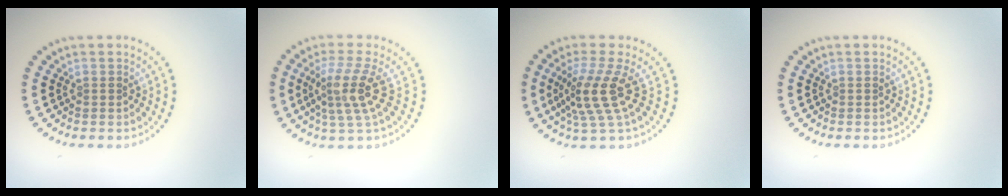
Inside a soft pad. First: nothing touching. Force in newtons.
{"total": 4.0, "press": 2.9, "slide": 2.8}
{"total": 4.2, "press": 3.0, "slide": 2.9}
{"total": 0.0}